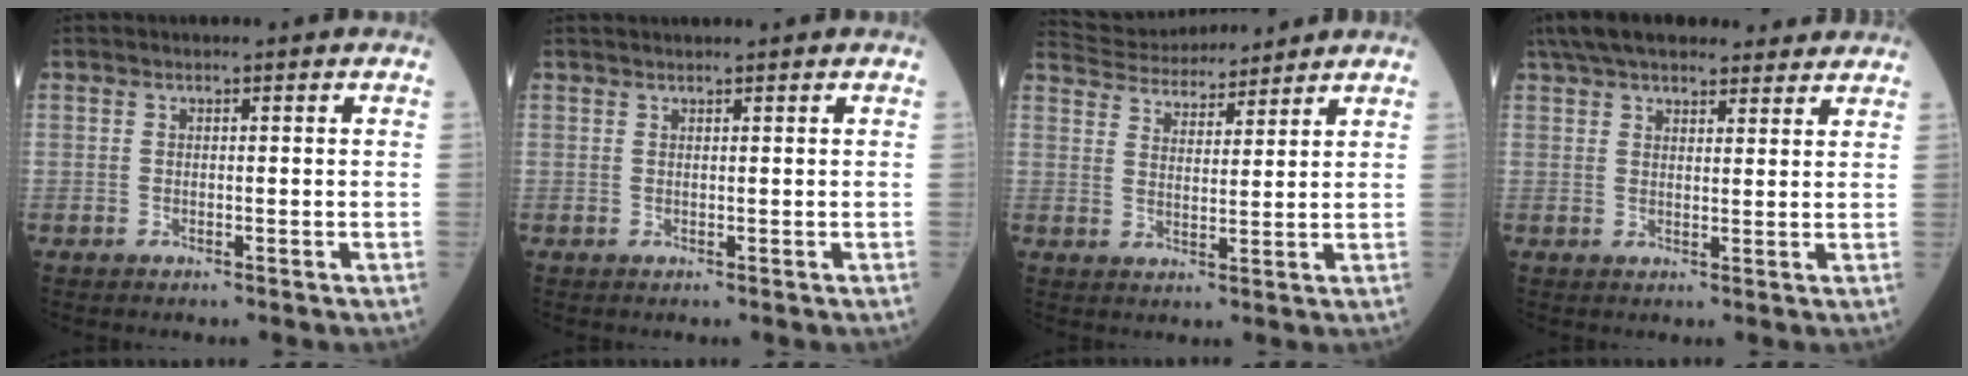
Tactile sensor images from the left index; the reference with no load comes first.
{"total": 2.6, "force": [2.4, -0.3, 1.0], "torque": [-0.010, 0.023, 0.039]}
{"total": 11.2, "force": [10.8, 1.4, 2.8], "torque": [-0.058, 0.023, 0.176]}
{"total": 16.3, "force": [13.9, 4.8, 7.1], "torque": [-0.118, 0.052, 0.205]}